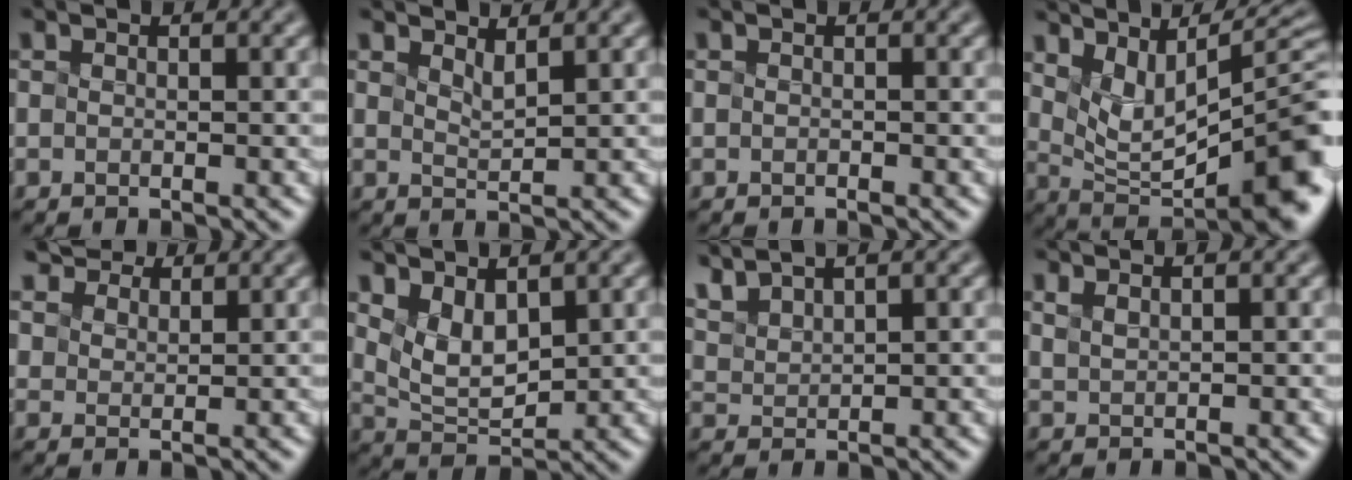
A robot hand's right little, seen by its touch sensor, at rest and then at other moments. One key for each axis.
{"total": 1.1, "fx": 1.0, "fy": -0.4, "fz": 0.0, "tx": -0.004, "ty": 0.008, "tz": 0.035}
{"total": 0.8, "fx": -0.6, "fy": -0.4, "fz": -0.4, "tx": -0.005, "ty": -0.004, "tz": 0.000}
{"total": 10.3, "fx": 3.1, "fy": 3.6, "fz": 9.1, "tx": -0.137, "ty": 0.010, "tz": 0.090}
{"total": 3.4, "fx": 3.2, "fy": 1.2, "fz": 0.1, "tx": -0.032, "ty": 0.002, "tz": 0.082}
{"total": 2.7, "fx": 1.7, "fy": 1.0, "fz": 1.8, "tx": -0.062, "ty": -0.005, "tz": 0.062}
{"total": 3.4, "fx": 3.3, "fy": 0.3, "fz": 1.0, "tx": -0.057, "ty": 0.027, "tz": 0.083}
{"total": 2.3, "fx": 1.9, "fy": 0.9, "fz": 0.9, "tx": -0.017, "ty": 0.023, "tz": 0.037}